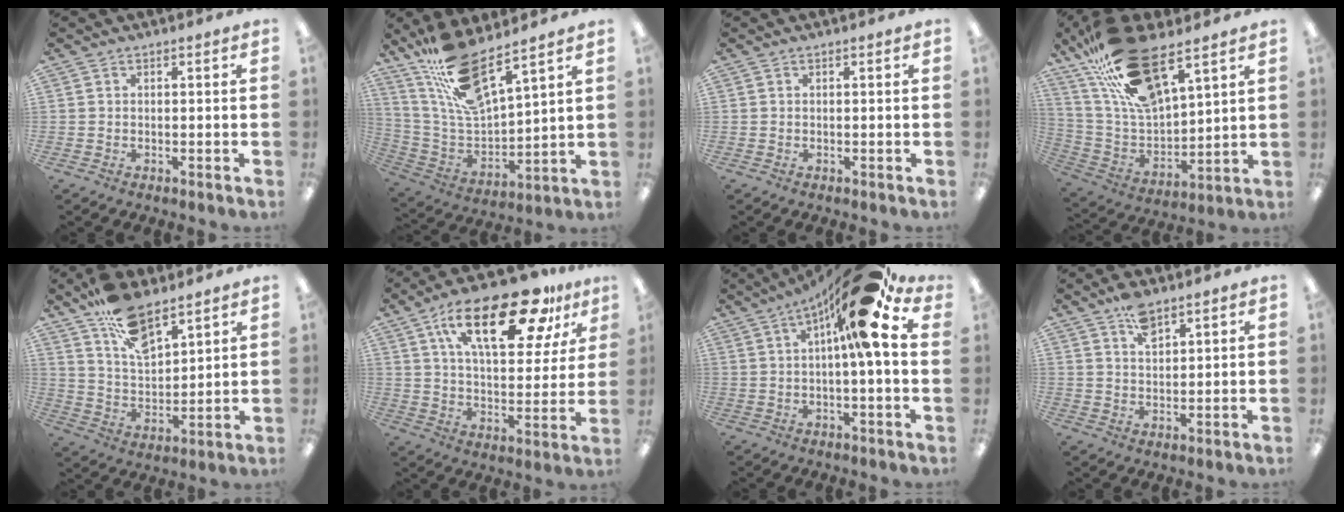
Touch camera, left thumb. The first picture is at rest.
{"total": 15.5, "force": [12.3, 3.6, 8.8], "torque": [-0.193, -0.076, 0.219]}
{"total": 0.0}
{"total": 22.1, "force": [15.2, 7.9, 14.0], "torque": [-0.281, -0.070, 0.269]}
{"total": 12.8, "force": [9.4, 5.4, 6.8], "torque": [-0.116, -0.055, 0.172]}
{"total": 23.9, "force": [13.5, 9.9, 17.0], "torque": [-0.267, -0.052, 0.219]}
{"total": 18.5, "force": [6.6, 4.2, 16.8], "torque": [-0.262, -0.027, 0.096]}
{"total": 5.7, "force": [4.0, 2.3, 3.4], "torque": [-0.059, -0.014, 0.071]}